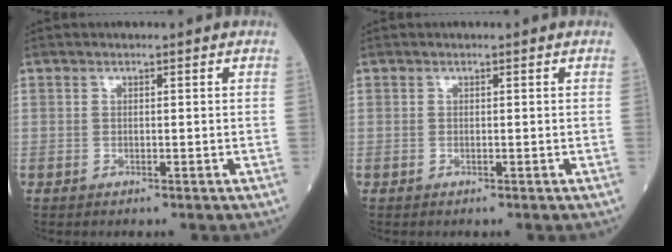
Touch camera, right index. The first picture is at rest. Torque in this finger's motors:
{"motor_torque": [0.00, 0.09, -0.04, 0.00]}